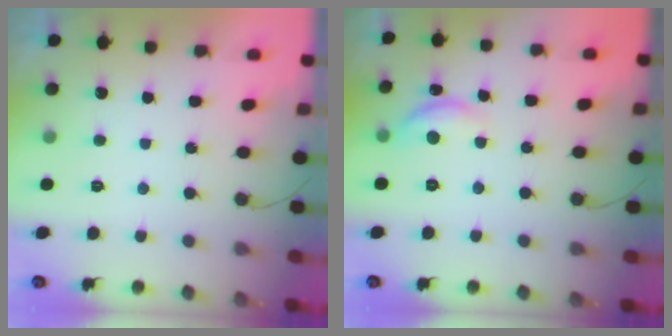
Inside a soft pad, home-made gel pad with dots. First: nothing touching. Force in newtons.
{"total": 10.3, "press": 10.3, "slide": 0.6}